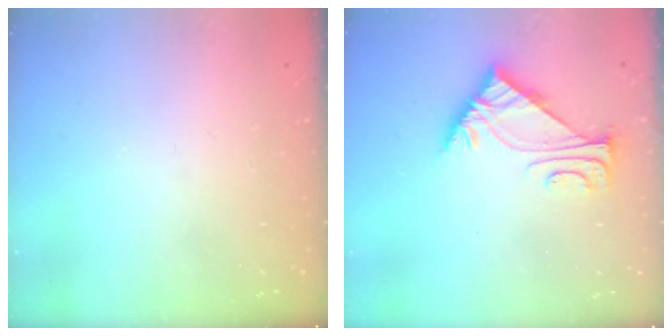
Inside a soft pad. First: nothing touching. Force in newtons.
{"total": 5.8, "press": 5.7, "slide": 0.6}